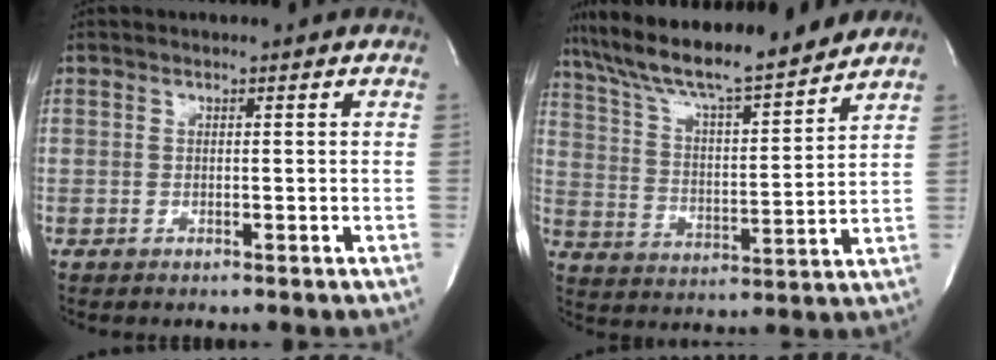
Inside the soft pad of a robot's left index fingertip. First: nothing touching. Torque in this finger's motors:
{"motor_torque": [0.24, -0.34, 0.47, 0.21]}